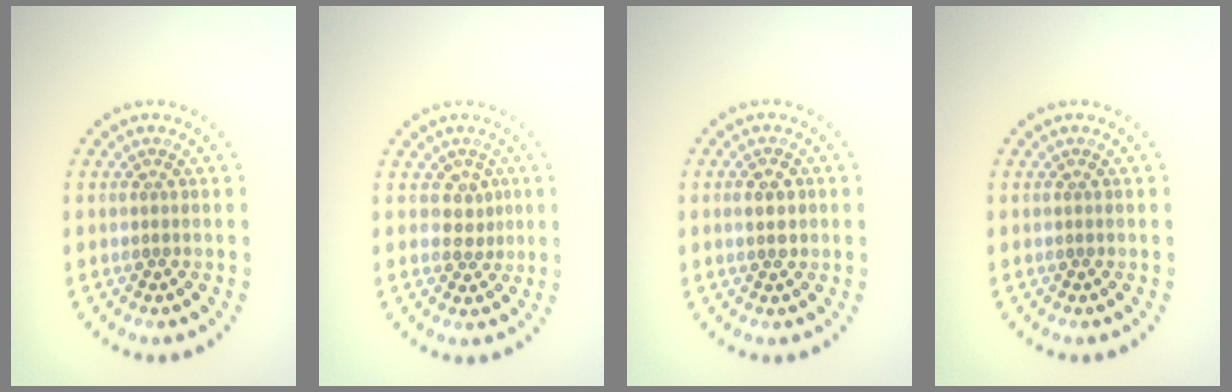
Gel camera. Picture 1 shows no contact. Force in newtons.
{"total": 1.5, "press": 1.2, "slide": 0.9}
{"total": 2.3, "press": 2.3, "slide": 0.1}
{"total": 0.0}